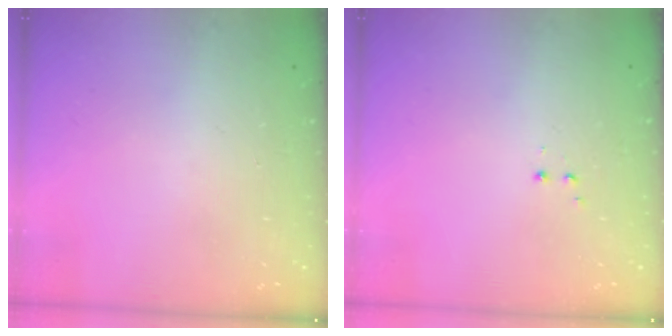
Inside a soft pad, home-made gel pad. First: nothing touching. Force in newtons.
{"total": 1.2, "press": 1.1, "slide": 0.5}